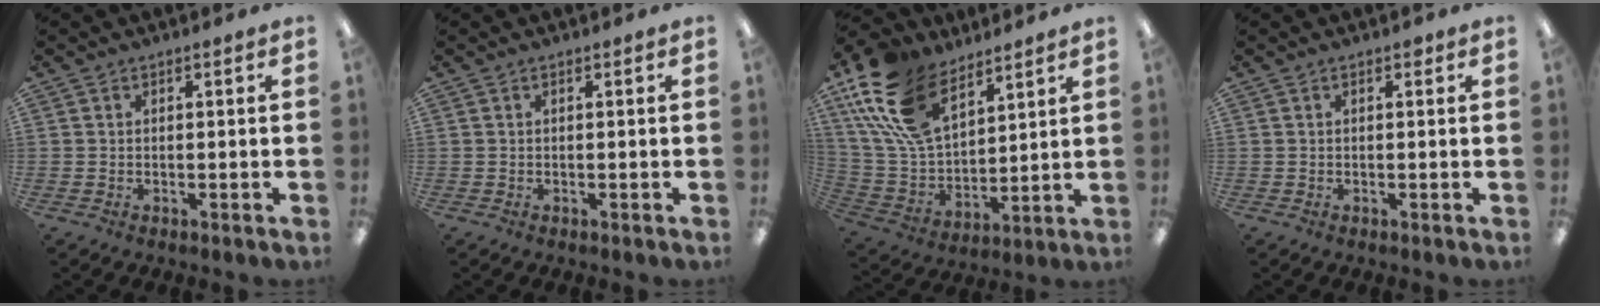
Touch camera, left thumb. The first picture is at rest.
{"total": 0.0}
{"total": 20.7, "force": [11.8, 11.7, 12.3], "torque": [-0.283, -0.044, 0.219]}
{"total": 0.6, "force": [0.4, 0.3, 0.3], "torque": [0.002, 0.000, 0.004]}